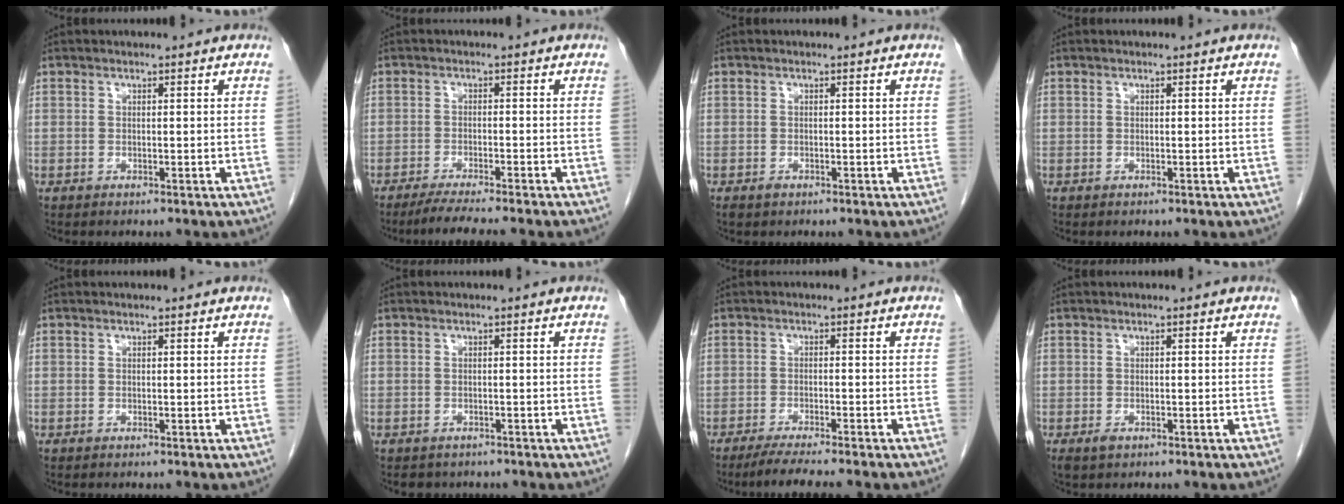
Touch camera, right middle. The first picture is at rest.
{"total": 6.4, "force": [-5.4, -0.9, 3.3], "torque": [-0.042, -0.017, -0.087]}
{"total": 0.7, "force": [-0.5, 0.4, 0.3], "torque": [-0.006, 0.000, -0.005]}
{"total": 0.0}
{"total": 0.0}
{"total": 2.9, "force": [-2.5, 1.5, 0.4], "torque": [-0.011, 0.001, -0.032]}
{"total": 6.2, "force": [-5.2, -0.7, 3.3], "torque": [-0.045, -0.016, -0.084]}
{"total": 1.3, "force": [-0.7, 0.7, 0.8], "torque": [-0.015, 0.000, -0.006]}